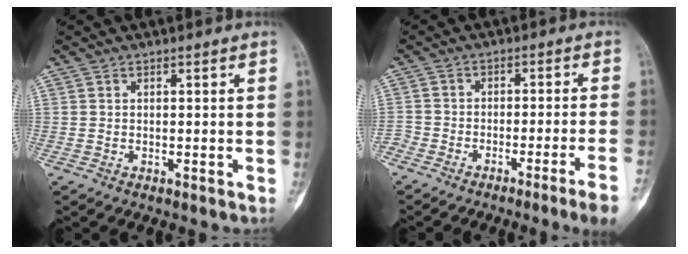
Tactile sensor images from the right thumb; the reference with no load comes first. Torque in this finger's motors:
{"motor_torque": [2.34, 0.93, 1.30, -1.22, 0.38]}